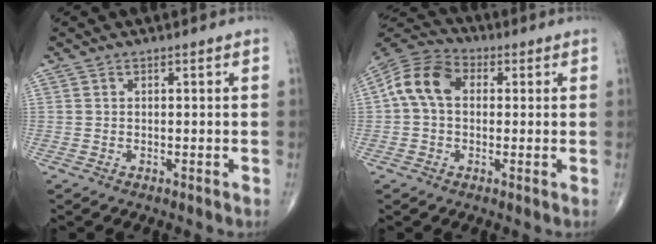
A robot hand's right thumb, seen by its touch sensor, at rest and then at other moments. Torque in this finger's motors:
{"motor_torque": [-0.07, 0.25, 0.06, -0.06, 0.07]}